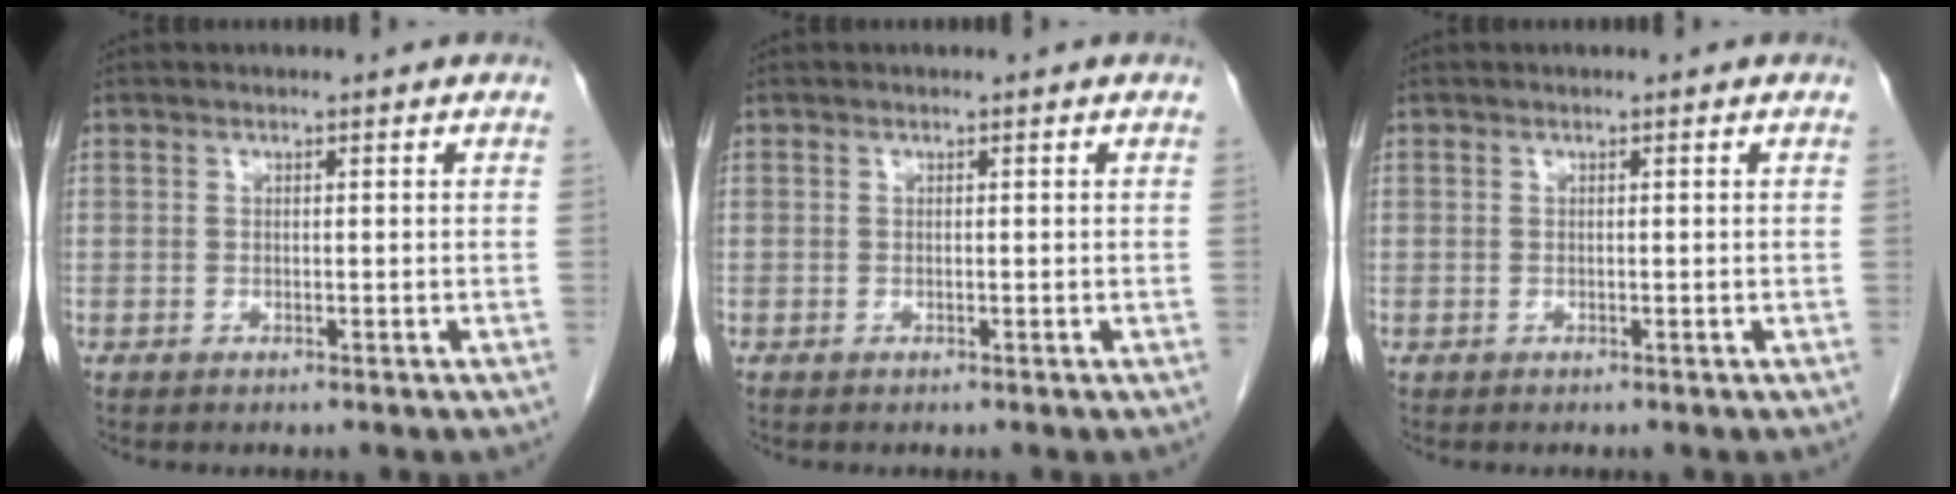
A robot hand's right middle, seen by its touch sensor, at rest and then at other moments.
{"total": 0.0}
{"total": 0.0}